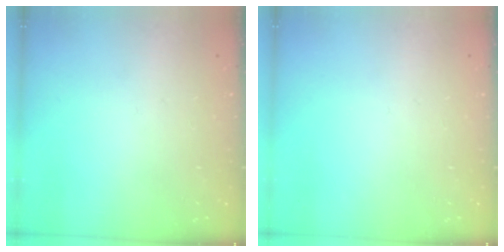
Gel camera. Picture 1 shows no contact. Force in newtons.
{"total": 0.0}